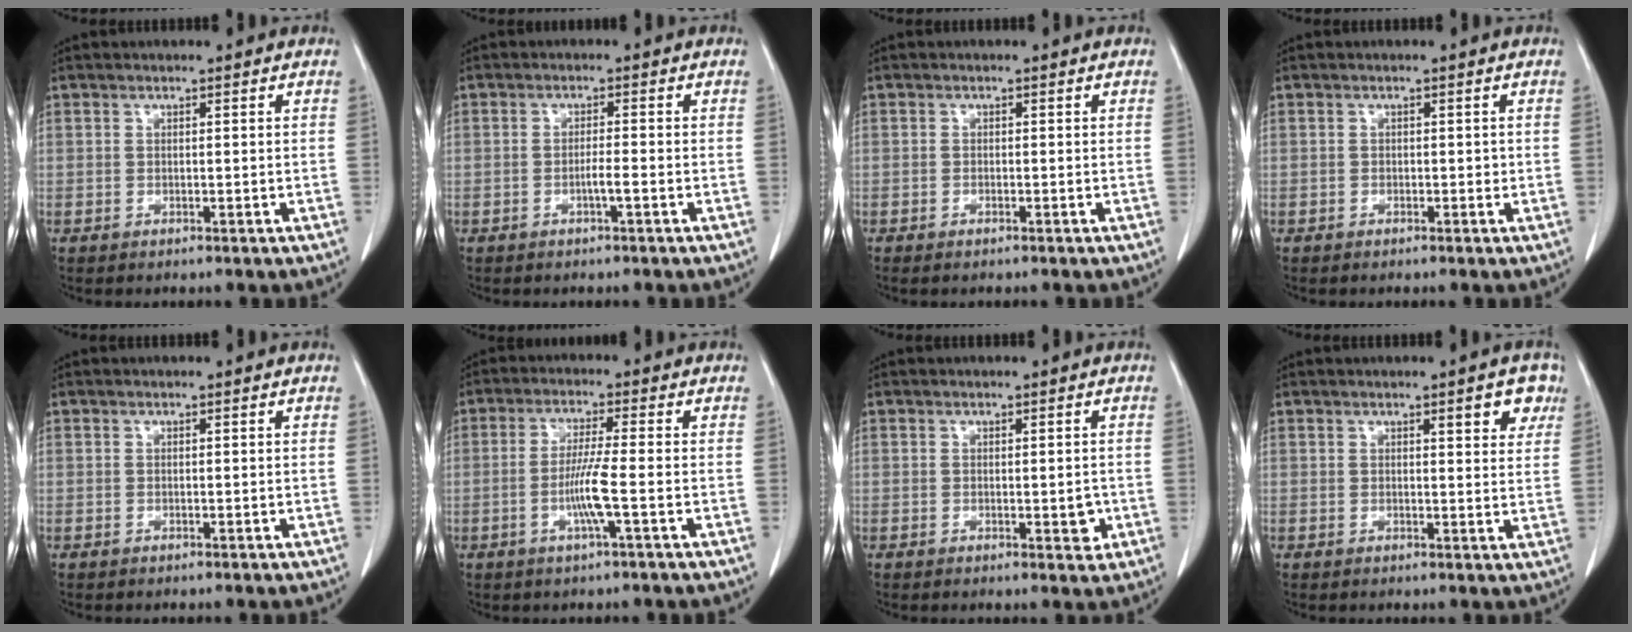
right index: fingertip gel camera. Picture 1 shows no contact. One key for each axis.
{"total": 1.7, "fx": -0.7, "fy": -0.2, "fz": 1.6, "tx": -0.029, "ty": 0.001, "tz": -0.014}
{"total": 0.6, "fx": -0.5, "fy": 0.1, "fz": 0.4, "tx": -0.009, "ty": -0.002, "tz": -0.005}
{"total": 0.6, "fx": 0.0, "fy": 0.5, "fz": 0.3, "tx": 0.003, "ty": 0.003, "tz": 0.001}
{"total": 0.0}
{"total": 5.6, "fx": -1.4, "fy": -0.7, "fz": 5.4, "tx": -0.103, "ty": -0.005, "tz": -0.028}
{"total": 2.3, "fx": -0.4, "fy": 0.8, "fz": 2.1, "tx": -0.034, "ty": -0.005, "tz": -0.001}
{"total": 4.4, "fx": 2.5, "fy": 1.2, "fz": 3.4, "tx": -0.039, "ty": -0.001, "tz": 0.028}